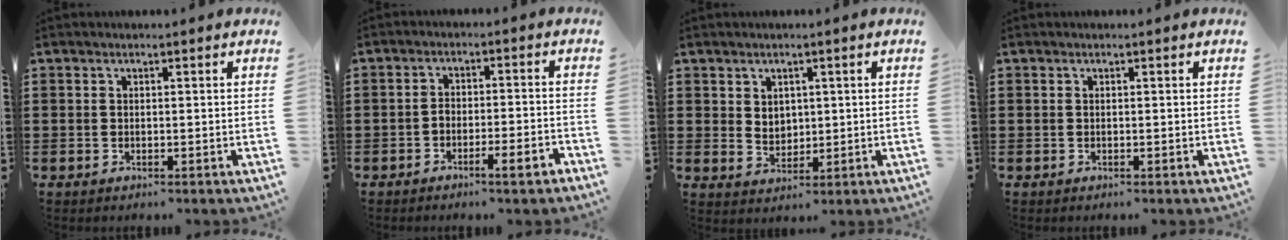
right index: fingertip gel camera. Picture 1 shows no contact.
{"total": 4.1, "force": [-2.8, 0.7, 2.8], "torque": [-0.048, 0.004, -0.053]}
{"total": 2.9, "force": [1.2, 2.5, 0.9], "torque": [-0.019, 0.006, 0.019]}
{"total": 0.0}